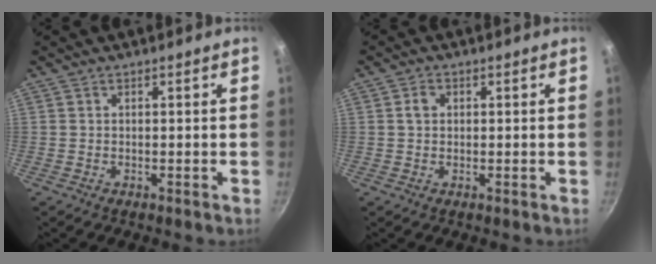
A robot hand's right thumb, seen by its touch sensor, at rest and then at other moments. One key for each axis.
{"total": 2.2, "fx": 0.4, "fy": 1.8, "fz": 1.2, "tx": -0.014, "ty": 0.004, "tz": 0.006}